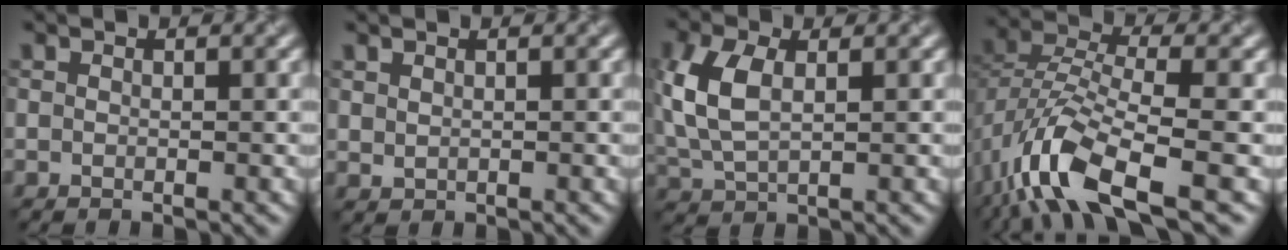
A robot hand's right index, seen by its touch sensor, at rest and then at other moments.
{"total": 0.7, "force": [0.7, 0.2, -0.1], "torque": [-0.002, 0.006, 0.017]}
{"total": 5.2, "force": [0.6, 3.0, 4.2], "torque": [-0.107, 0.013, 0.020]}
{"total": 8.8, "force": [-5.2, 3.1, 6.4], "torque": [-0.132, 0.009, -0.101]}